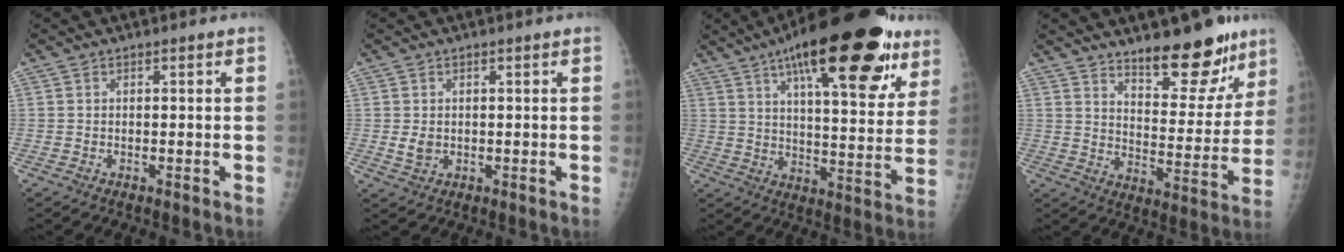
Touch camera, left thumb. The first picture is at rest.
{"total": 2.2, "force": [0.2, 1.7, 1.4], "torque": [-0.019, -0.004, 0.010]}
{"total": 28.6, "force": [16.4, 9.6, 21.5], "torque": [-0.288, -0.032, 0.238]}
{"total": 15.6, "force": [11.4, 5.4, 9.0], "torque": [-0.072, -0.090, 0.174]}